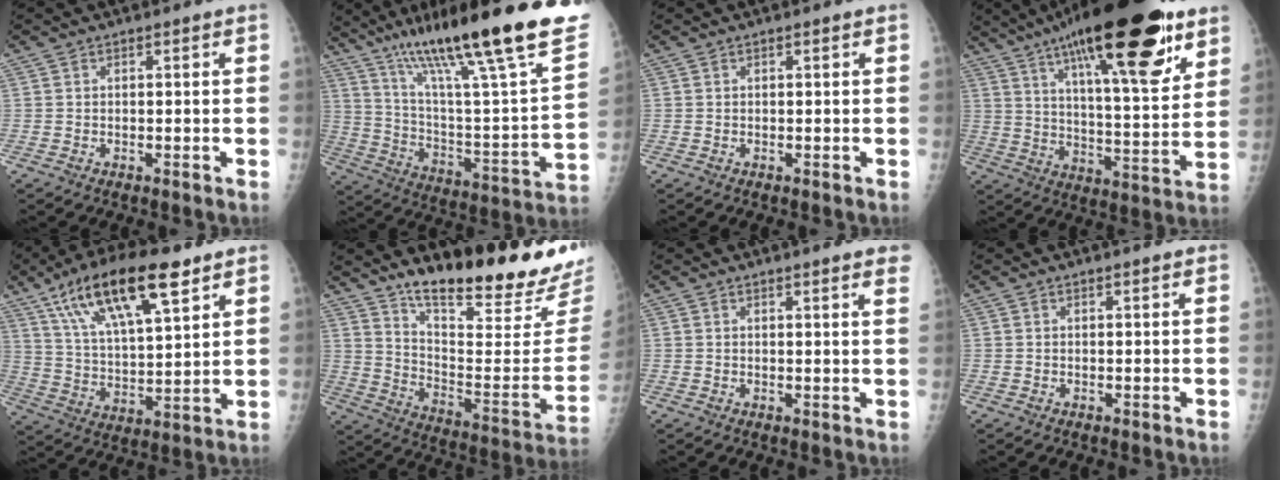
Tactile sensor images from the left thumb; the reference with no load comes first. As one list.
[{"total": 33.5, "force": [23.4, 4.8, 23.5], "torque": [-0.330, -0.081, 0.358]}, {"total": 0.0}, {"total": 28.8, "force": [16.4, 8.3, 22.1], "torque": [-0.330, -0.037, 0.255]}, {"total": 20.2, "force": [11.6, 6.7, 15.2], "torque": [-0.251, -0.026, 0.210]}, {"total": 22.7, "force": [18.9, 3.4, 12.2], "torque": [-0.156, -0.144, 0.283]}, {"total": 6.9, "force": [5.8, 0.6, 3.5], "torque": [-0.030, -0.015, 0.051]}, {"total": 1.1, "force": [1.0, 0.1, 0.5], "torque": [-0.002, 0.001, 0.015]}]